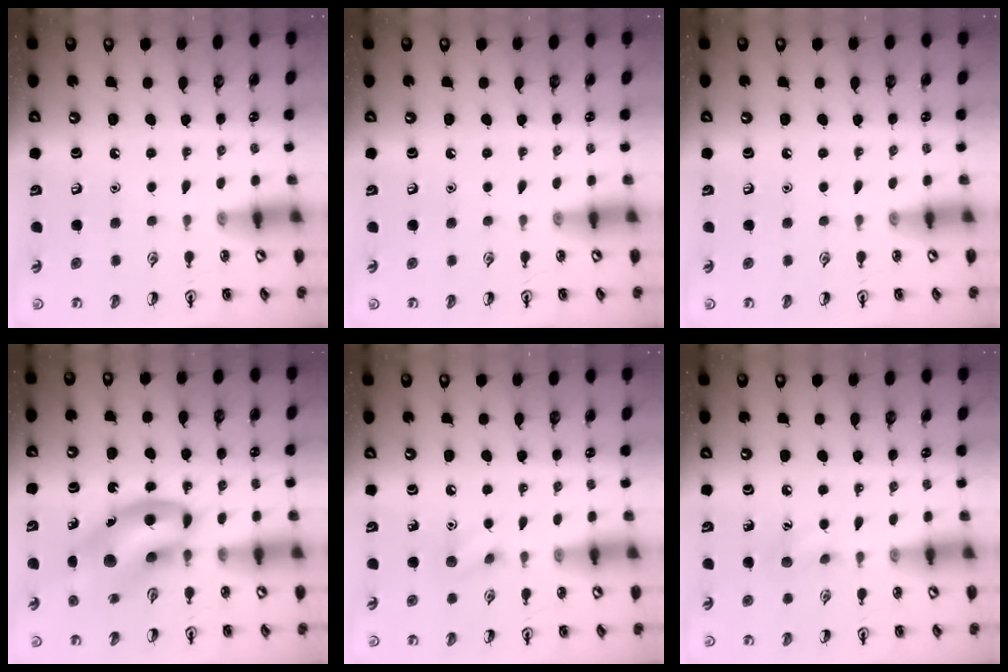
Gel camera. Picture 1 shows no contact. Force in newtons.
{"total": 0.0}
{"total": 0.0}
{"total": 13.4, "press": 12.8, "slide": 3.9}
{"total": 5.5, "press": 5.4, "slide": 1.3}
{"total": 6.5, "press": 6.3, "slide": 1.6}